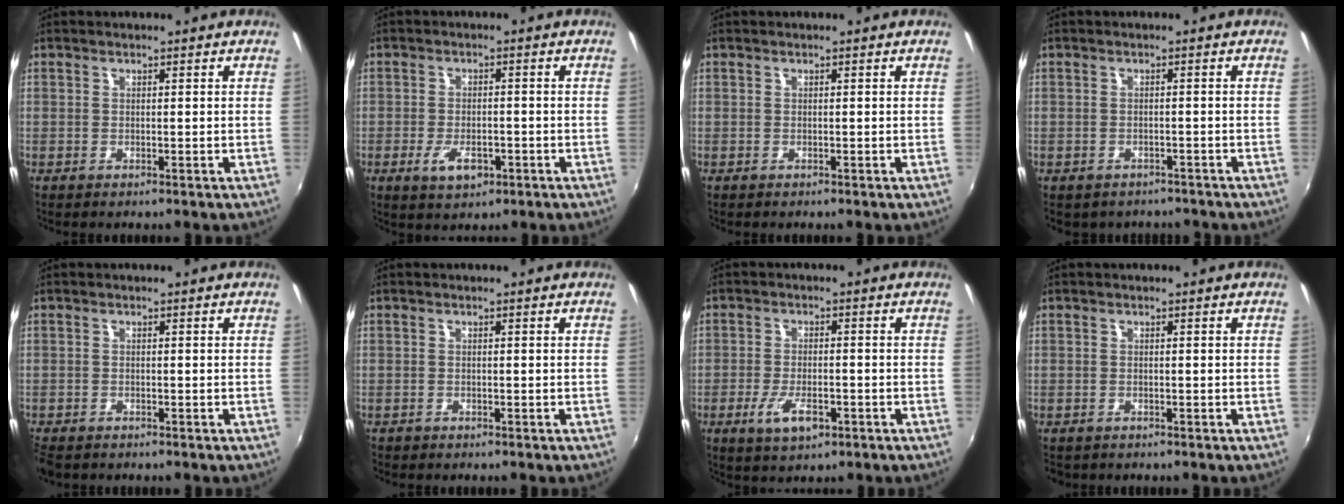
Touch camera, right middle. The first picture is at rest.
{"total": 5.0, "force": [-2.3, 2.7, 3.5], "torque": [-0.080, -0.010, -0.037]}
{"total": 0.0}
{"total": 5.8, "force": [-4.9, 2.6, 2.0], "torque": [-0.049, -0.030, -0.059]}
{"total": 3.2, "force": [-2.6, 1.3, 1.3], "torque": [-0.035, -0.016, -0.049]}
{"total": 0.8, "force": [-0.6, 0.5, 0.0], "torque": [-0.005, -0.001, -0.011]}
{"total": 5.9, "force": [-2.8, 2.6, 4.5], "torque": [-0.102, -0.013, -0.048]}
{"total": 1.0, "force": [-0.7, 0.7, 0.1], "torque": [-0.008, -0.002, -0.009]}